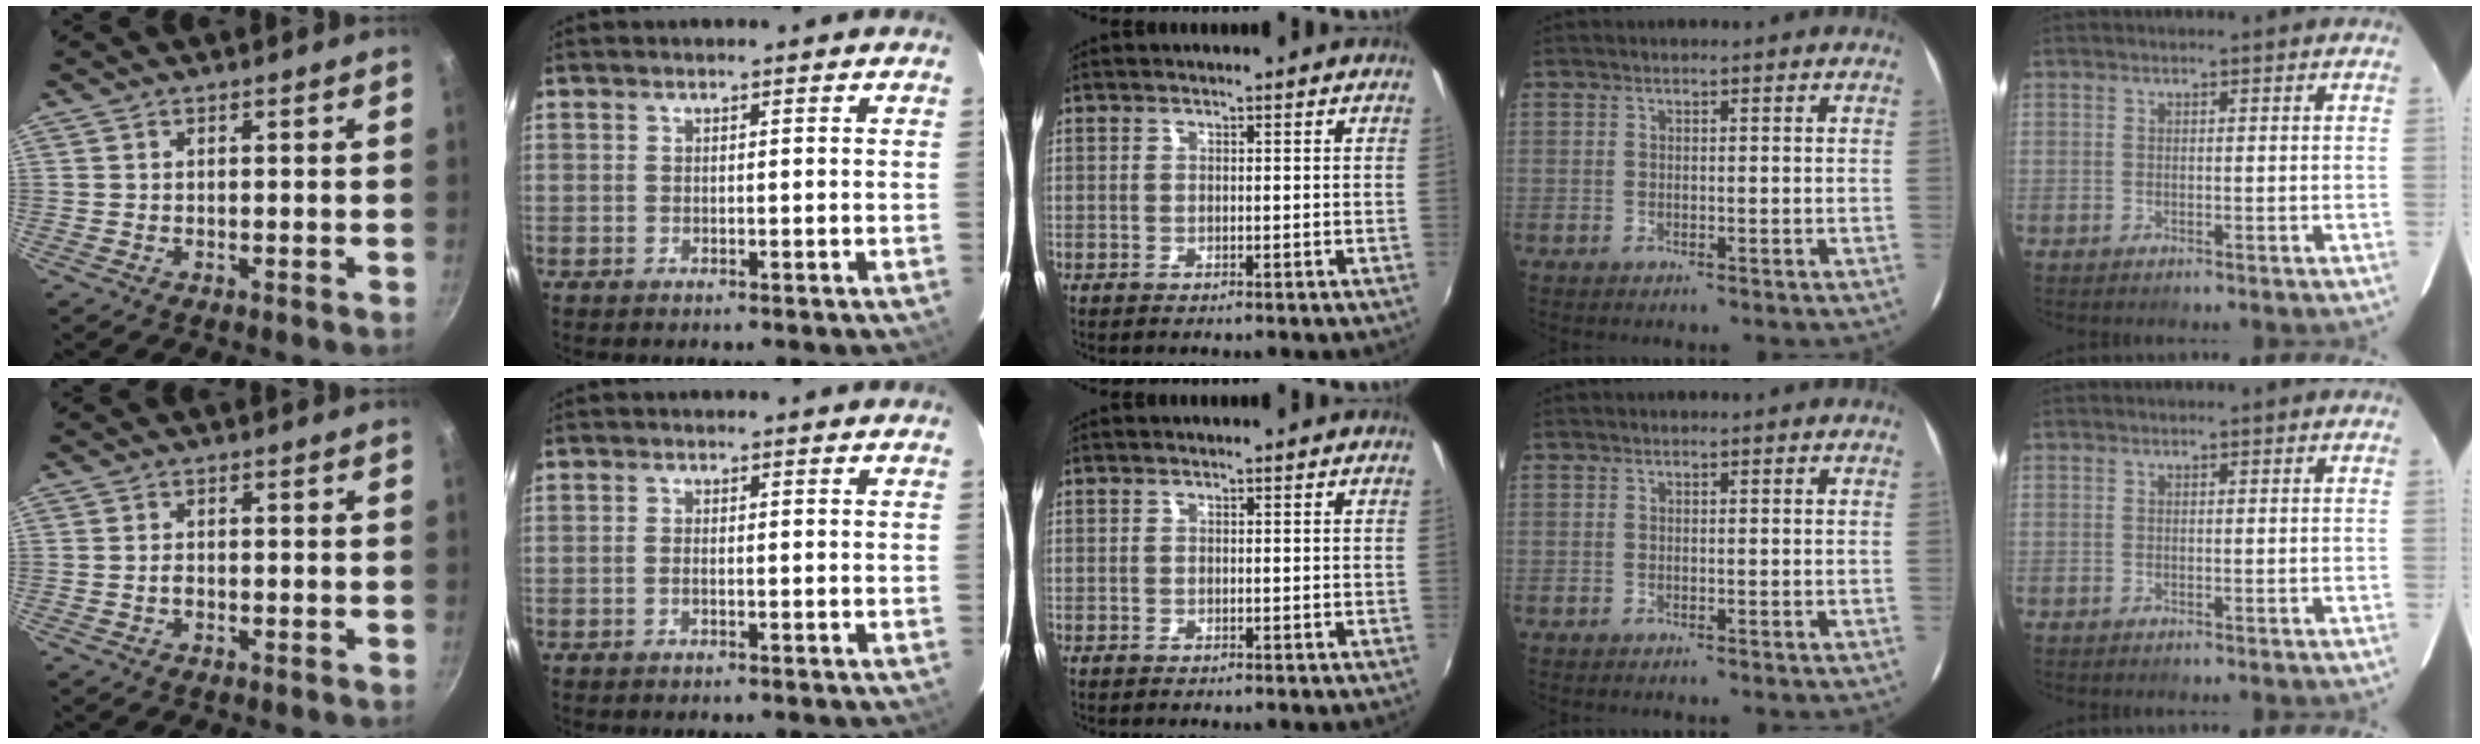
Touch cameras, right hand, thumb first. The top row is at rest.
{"thumb": {"total": 1.4, "force": [-0.4, 1.0, 0.9], "torque": [-0.017, 0.006, -0.008]}, "index": {"total": 0.9, "force": [-0.4, 0.4, 0.7], "torque": [-0.017, 0.001, -0.008]}}